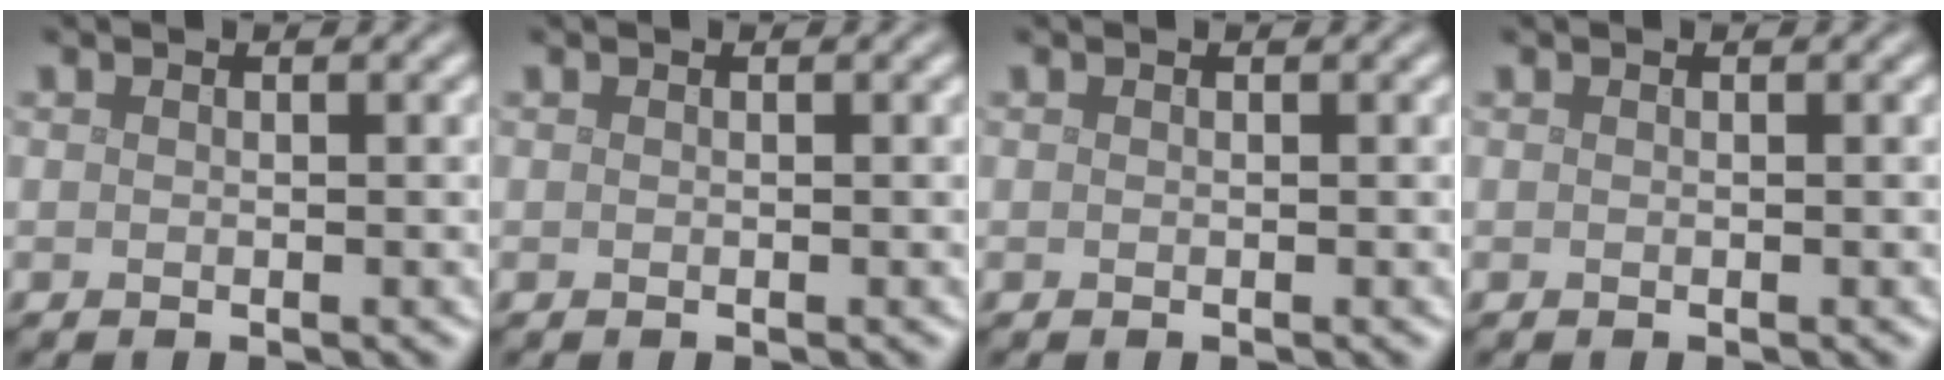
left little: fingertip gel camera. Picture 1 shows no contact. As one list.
[{"total": 0.0}, {"total": 0.0}, {"total": 0.0}]